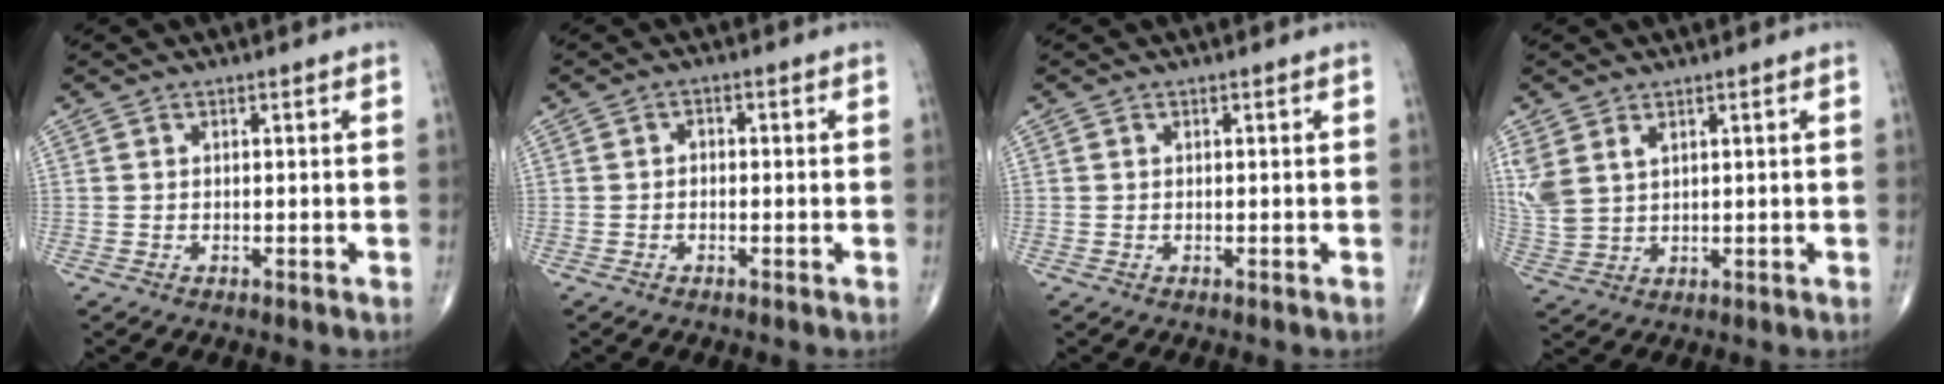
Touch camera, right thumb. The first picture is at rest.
{"total": 1.2, "force": [-0.3, 0.9, 0.7], "torque": [0.001, 0.006, -0.011]}
{"total": 0.0}
{"total": 6.3, "force": [2.8, 3.8, 4.2], "torque": [-0.100, -0.004, 0.070]}